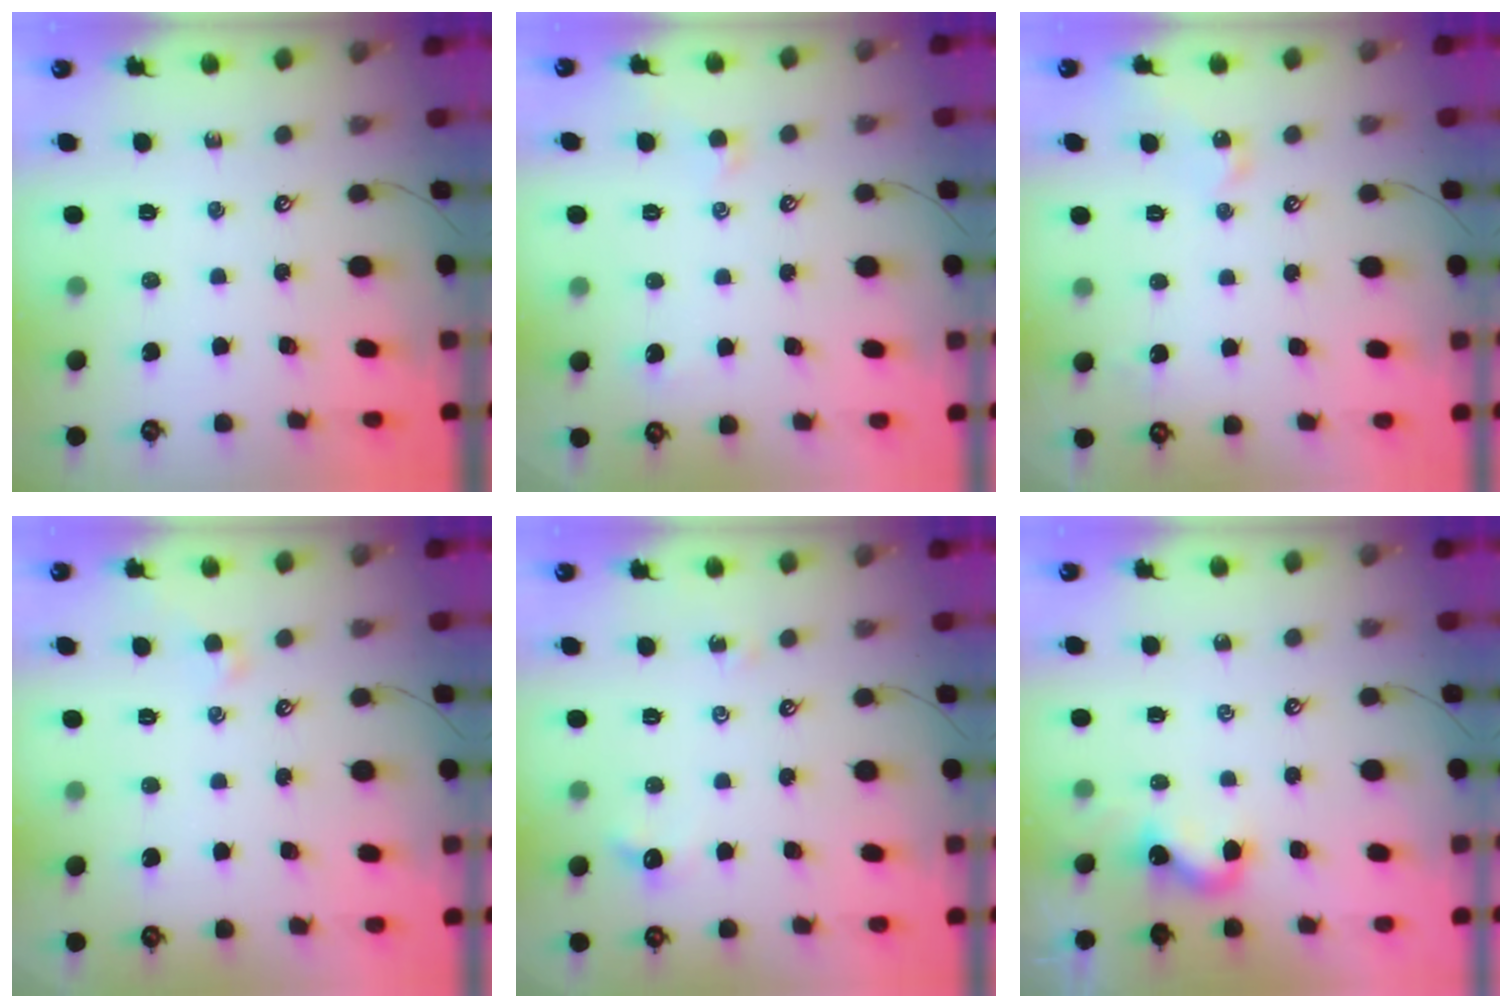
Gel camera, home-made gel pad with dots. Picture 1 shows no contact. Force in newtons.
{"total": 0.7, "press": 0.1, "slide": 0.7}
{"total": 3.6, "press": 3.6, "slide": 0.2}
{"total": 0.0}
{"total": 3.5, "press": 3.4, "slide": 0.6}
{"total": 3.7, "press": 3.7, "slide": 0.4}